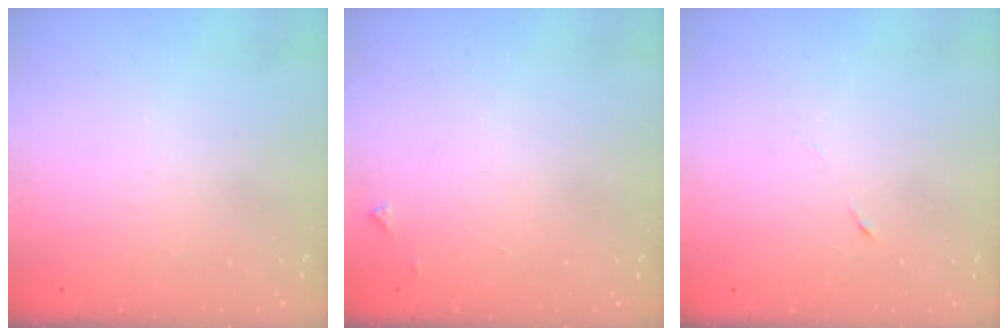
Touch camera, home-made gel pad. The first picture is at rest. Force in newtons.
{"total": 3.8, "press": 3.7, "slide": 0.6}
{"total": 2.9, "press": 2.7, "slide": 1.0}